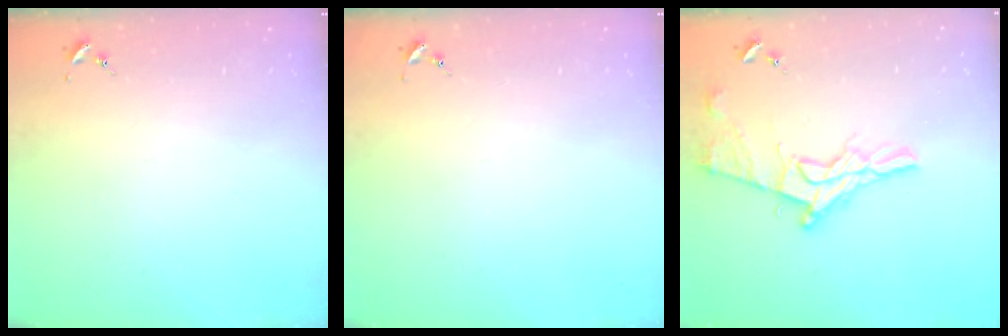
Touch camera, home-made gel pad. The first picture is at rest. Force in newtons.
{"total": 0.0}
{"total": 15.6, "press": 15.5, "slide": 1.6}